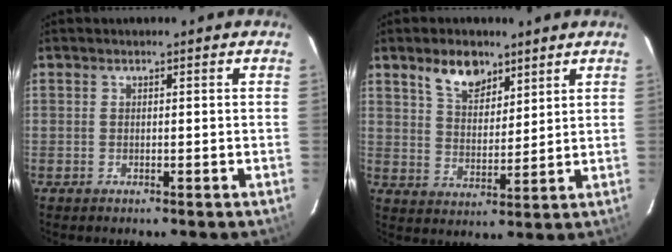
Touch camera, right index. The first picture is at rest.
{"total": 7.9, "force": [5.3, 4.1, 4.1], "torque": [-0.068, 0.009, 0.100]}